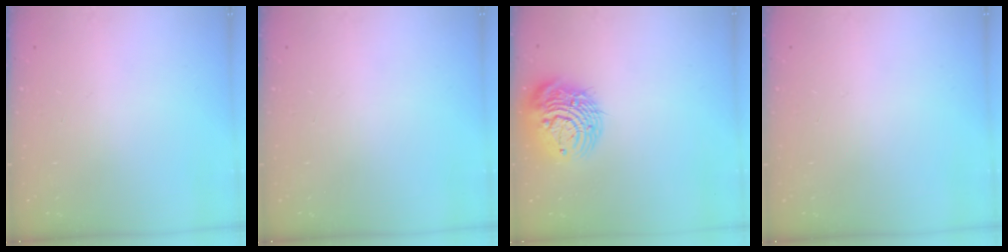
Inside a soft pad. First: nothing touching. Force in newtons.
{"total": 0.0}
{"total": 14.4, "press": 14.3, "slide": 1.5}
{"total": 0.0}